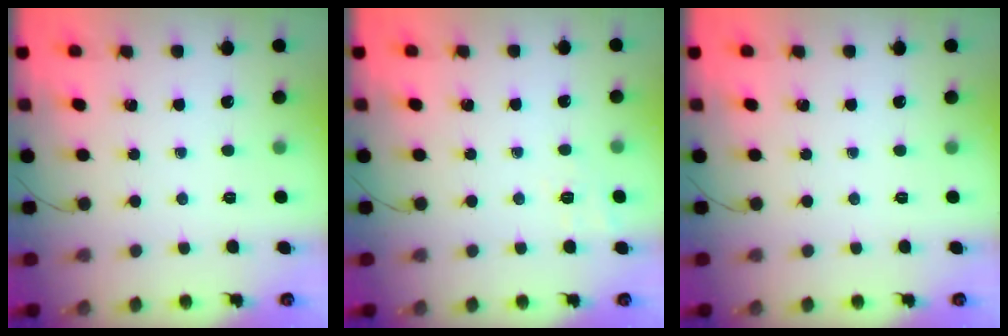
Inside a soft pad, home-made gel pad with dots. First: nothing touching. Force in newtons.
{"total": 2.2, "press": 1.3, "slide": 1.8}
{"total": 0.0}